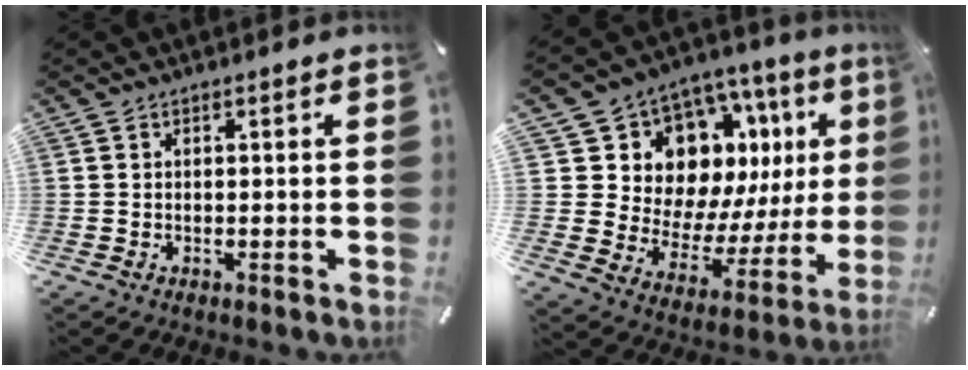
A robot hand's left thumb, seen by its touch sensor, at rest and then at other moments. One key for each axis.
{"total": 12.9, "fx": 7.8, "fy": 9.3, "fz": 4.2, "tx": -0.057, "ty": -0.095, "tz": 0.150}